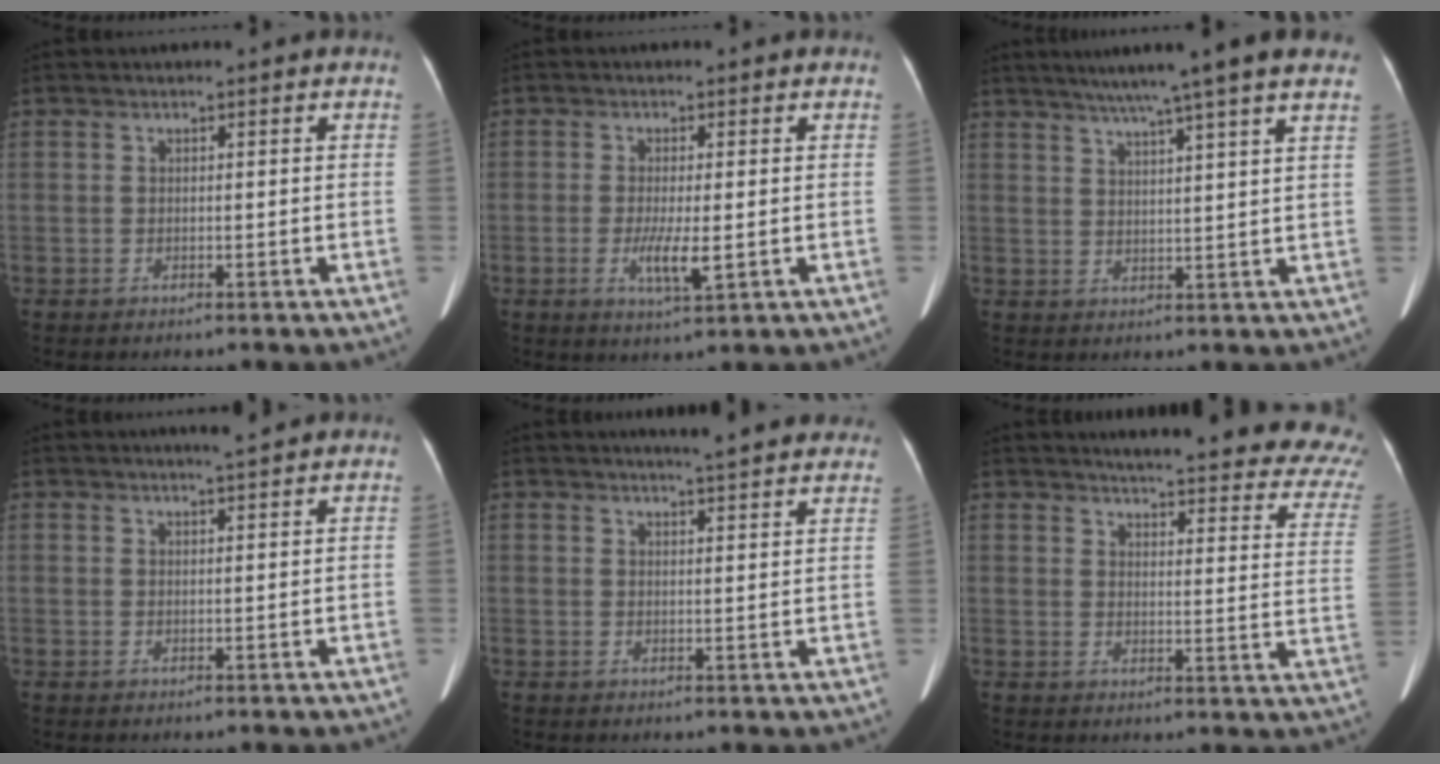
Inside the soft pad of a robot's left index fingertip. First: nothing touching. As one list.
[{"total": 4.4, "force": [-0.8, 0.7, 4.2], "torque": [-0.084, -0.009, -0.011]}, {"total": 12.4, "force": [9.9, -1.1, 7.4], "torque": [-0.116, 0.024, 0.123]}, {"total": 2.2, "force": [1.9, -0.2, 1.0], "torque": [-0.016, 0.000, 0.031]}, {"total": 9.7, "force": [8.8, 0.9, 3.8], "torque": [-0.040, 0.001, 0.091]}, {"total": 20.3, "force": [17.4, 3.3, 9.8], "torque": [-0.103, -0.047, 0.175]}]